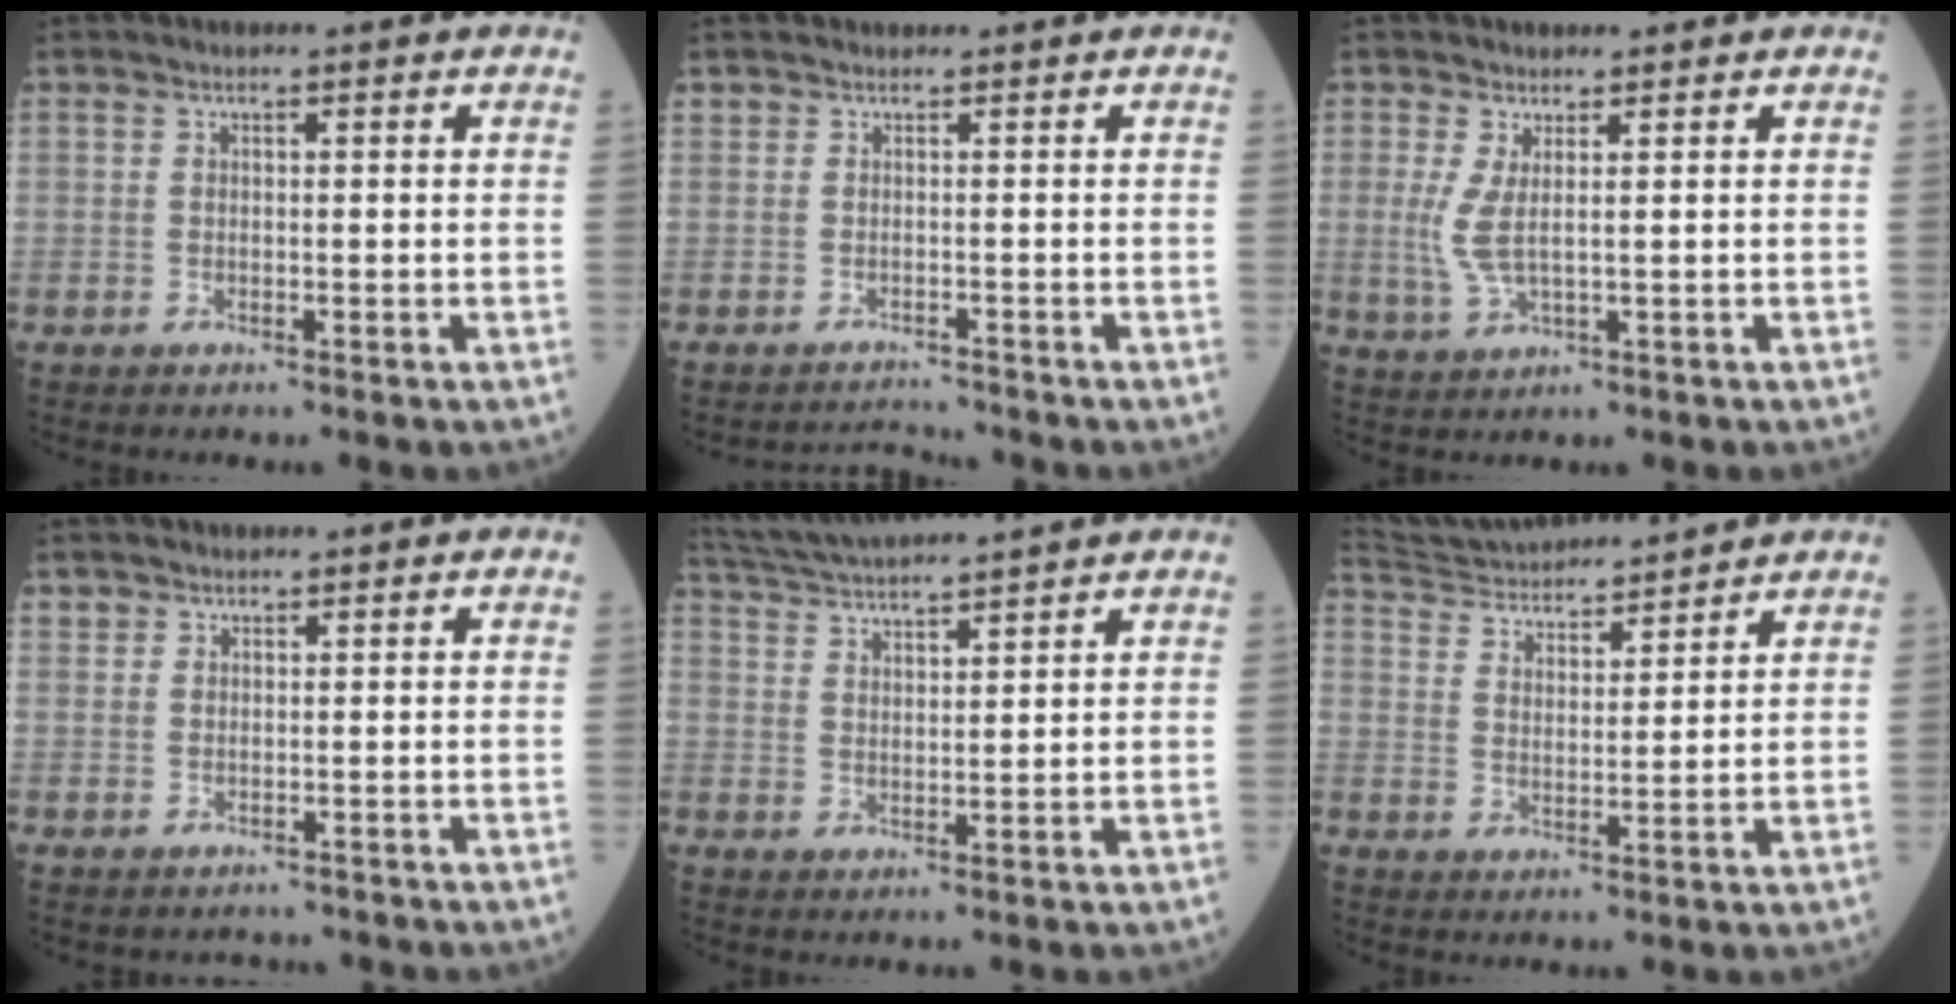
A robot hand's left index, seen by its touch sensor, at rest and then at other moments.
{"total": 1.7, "force": [-1.3, 0.2, -1.1], "torque": [0.014, -0.003, -0.015]}
{"total": 3.5, "force": [0.5, 0.6, 3.4], "torque": [-0.087, -0.007, 0.021]}
{"total": 1.1, "force": [-0.3, 1.1, -0.2], "torque": [0.000, 0.006, -0.003]}
{"total": 11.1, "force": [10.3, -1.0, 4.0], "torque": [-0.083, 0.026, 0.169]}
{"total": 12.4, "force": [12.0, 0.6, 3.1], "torque": [-0.071, 0.020, 0.204]}